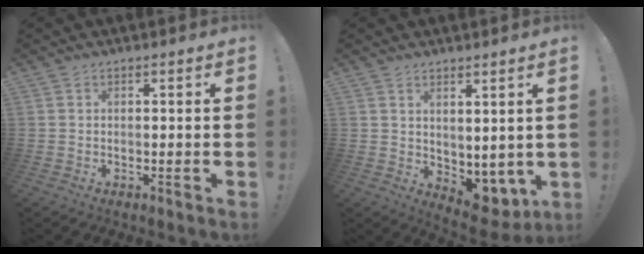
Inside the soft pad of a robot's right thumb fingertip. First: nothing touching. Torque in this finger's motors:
{"motor_torque": [-0.22, 0.51, 0.15, 0.38, -0.03]}